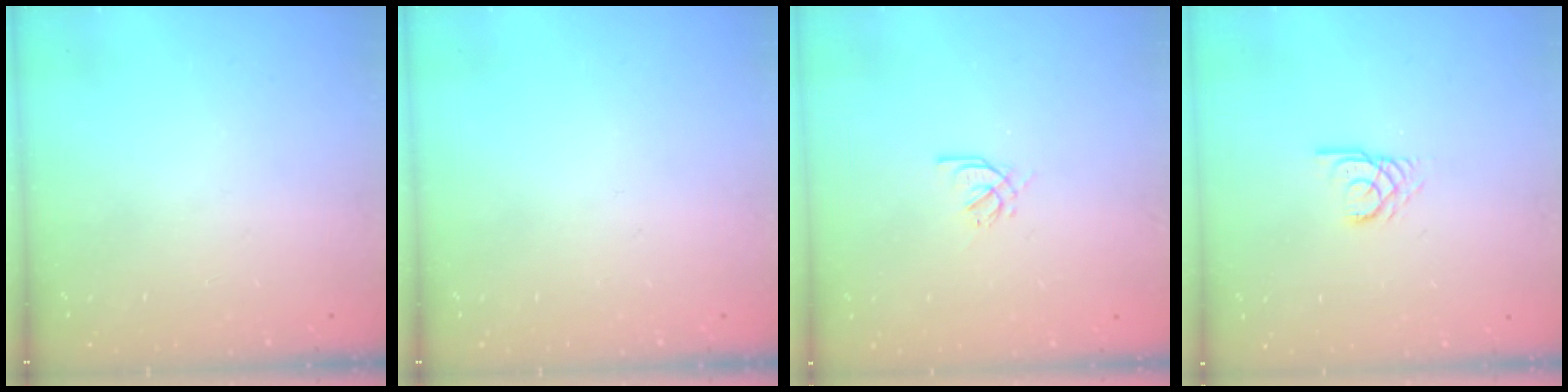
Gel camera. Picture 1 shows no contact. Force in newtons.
{"total": 0.0}
{"total": 2.4, "press": 2.4, "slide": 0.5}
{"total": 2.7, "press": 2.7, "slide": 0.2}